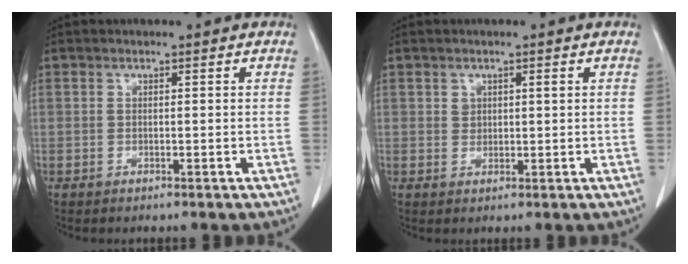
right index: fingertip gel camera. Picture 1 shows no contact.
{"total": 1.3, "force": [0.6, 0.9, 0.7], "torque": [-0.010, 0.001, 0.014]}